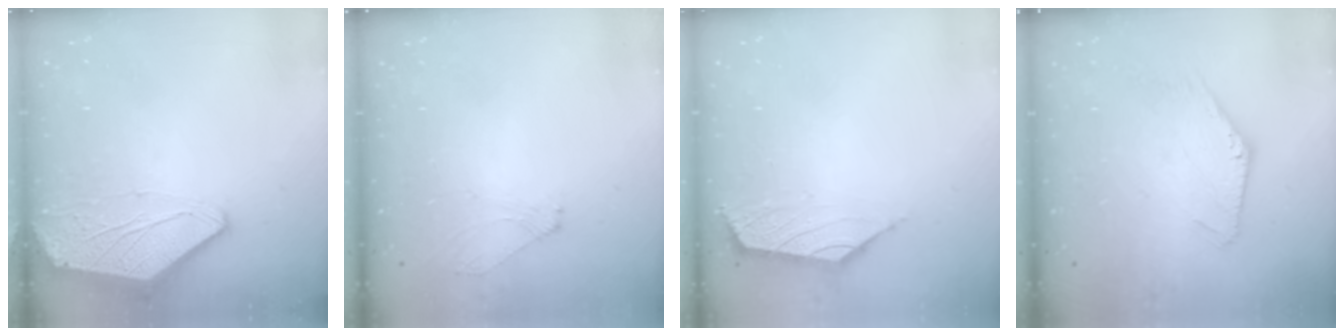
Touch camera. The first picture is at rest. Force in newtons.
{"total": 2.5, "press": 2.4, "slide": 0.7}
{"total": 1.6, "press": 1.4, "slide": 0.6}
{"total": 0.0}